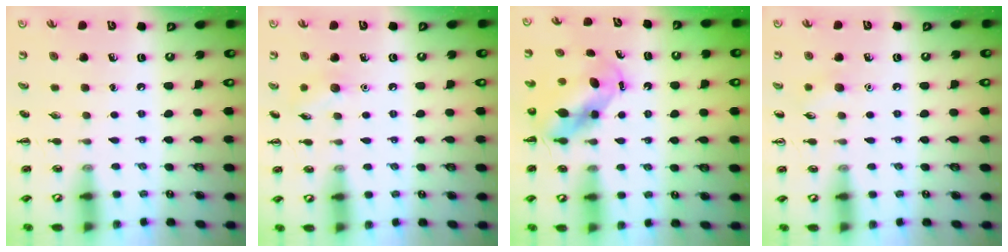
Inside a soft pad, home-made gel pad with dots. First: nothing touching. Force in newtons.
{"total": 6.0, "press": 5.8, "slide": 1.5}
{"total": 5.4, "press": 5.2, "slide": 1.1}
{"total": 4.5, "press": 4.3, "slide": 1.2}